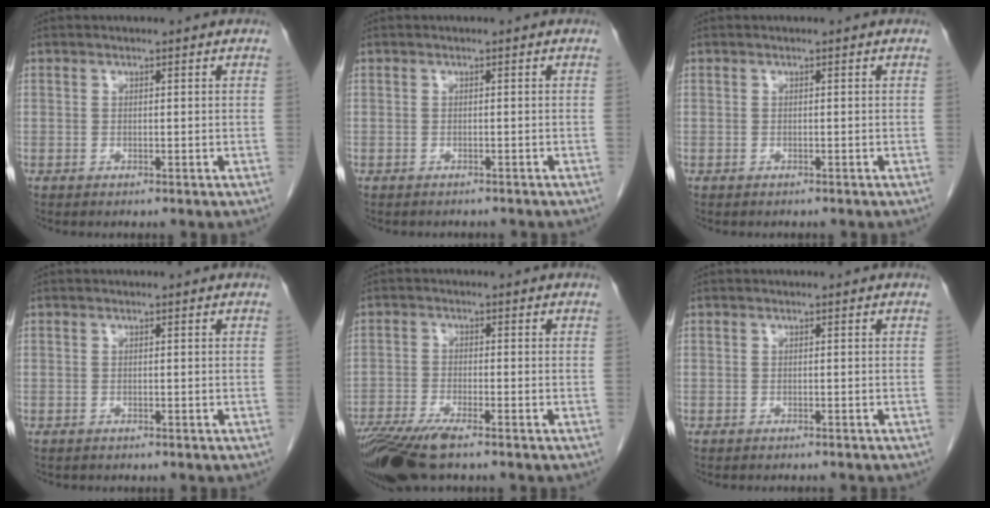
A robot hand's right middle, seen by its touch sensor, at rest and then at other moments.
{"total": 3.1, "force": [-2.8, 1.1, 0.8], "torque": [-0.015, -0.002, -0.030]}
{"total": 0.9, "force": [-0.8, 0.4, 0.3], "torque": [-0.014, 0.000, -0.008]}
{"total": 0.9, "force": [-0.8, 0.4, 0.2], "torque": [-0.013, 0.000, -0.011]}
{"total": 9.8, "force": [-7.4, 1.7, 6.2], "torque": [-0.113, -0.020, -0.131]}
{"total": 2.8, "force": [-2.6, 0.5, 0.8], "torque": [-0.013, -0.004, -0.030]}